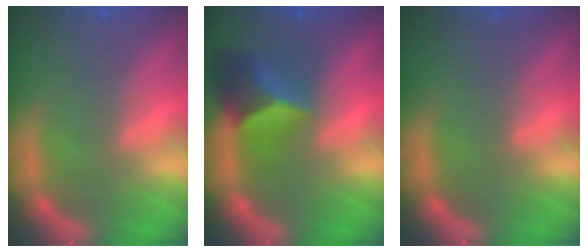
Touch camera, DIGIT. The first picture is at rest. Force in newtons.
{"total": 6.0}
{"total": 0.0}